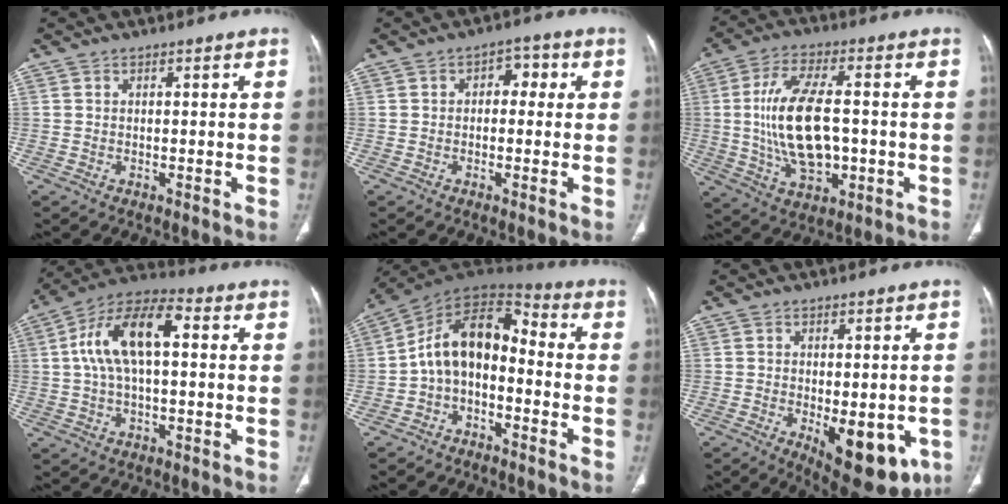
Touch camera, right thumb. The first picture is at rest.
{"total": 4.3, "force": [0.7, 2.9, 3.1], "torque": [-0.015, 0.012, 0.002]}
{"total": 15.9, "force": [-0.3, 7.8, 13.9], "torque": [-0.260, 0.004, 0.002]}
{"total": 14.1, "force": [2.2, 6.7, 12.2], "torque": [-0.228, 0.038, 0.034]}
{"total": 12.1, "force": [-2.6, 7.6, 9.0], "torque": [-0.138, 0.076, -0.057]}
{"total": 13.7, "force": [-4.4, 6.3, 11.3], "torque": [-0.127, -0.011, -0.044]}